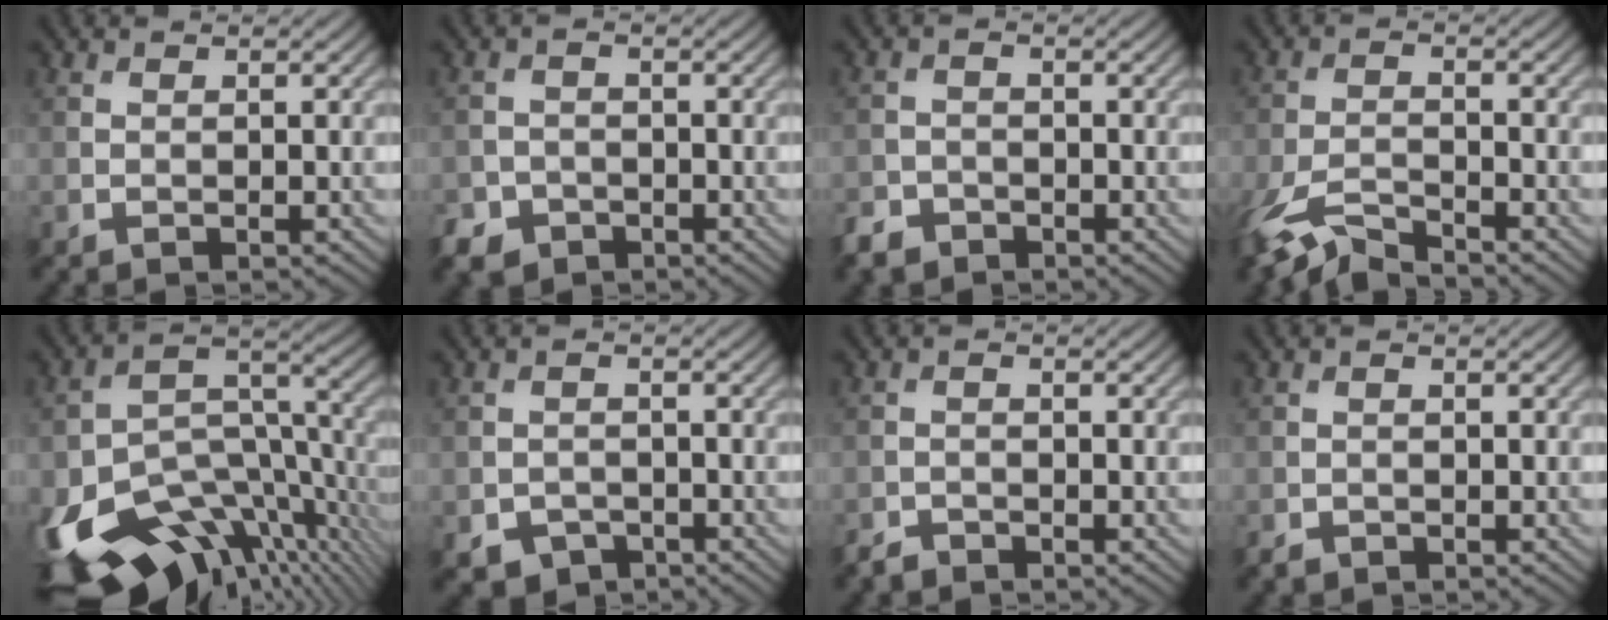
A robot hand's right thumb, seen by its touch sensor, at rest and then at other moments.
{"total": 3.2, "force": [-2.3, 2.1, 0.6], "torque": [-0.017, -0.004, -0.046]}
{"total": 2.6, "force": [-2.2, 1.4, 0.5], "torque": [-0.012, -0.001, -0.050]}
{"total": 5.3, "force": [-4.5, 1.1, 2.6], "torque": [-0.061, -0.010, -0.096]}
{"total": 17.2, "force": [-8.5, 9.4, 11.6], "torque": [-0.252, -0.042, -0.125]}
{"total": 2.8, "force": [-2.0, 1.8, 0.7], "torque": [-0.010, -0.005, -0.037]}
{"total": 1.5, "force": [-1.4, 0.4, 0.1], "torque": [-0.001, 0.002, -0.031]}
{"total": 0.8, "force": [-0.8, 0.4, 0.0], "torque": [-0.002, 0.000, -0.015]}